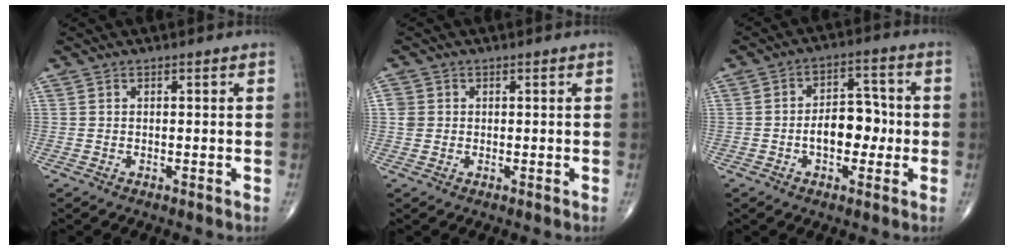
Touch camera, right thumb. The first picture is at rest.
{"total": 2.2, "force": [0.2, 2.1, 0.8], "torque": [-0.005, 0.004, 0.006]}
{"total": 8.5, "force": [-1.4, 5.3, 6.4], "torque": [-0.075, 0.026, -0.029]}